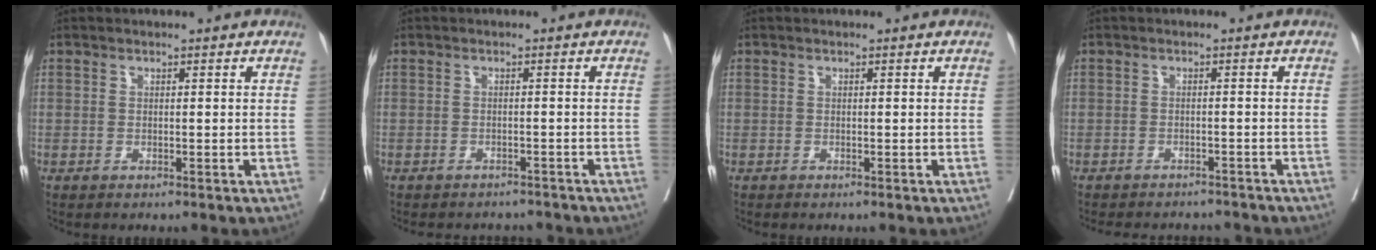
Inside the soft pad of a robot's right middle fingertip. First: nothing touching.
{"total": 5.2, "force": [-4.8, 1.8, 0.3], "torque": [0.003, 0.000, -0.058]}
{"total": 0.0}
{"total": 8.1, "force": [-7.5, 2.4, 1.6], "torque": [-0.021, 0.005, -0.092]}